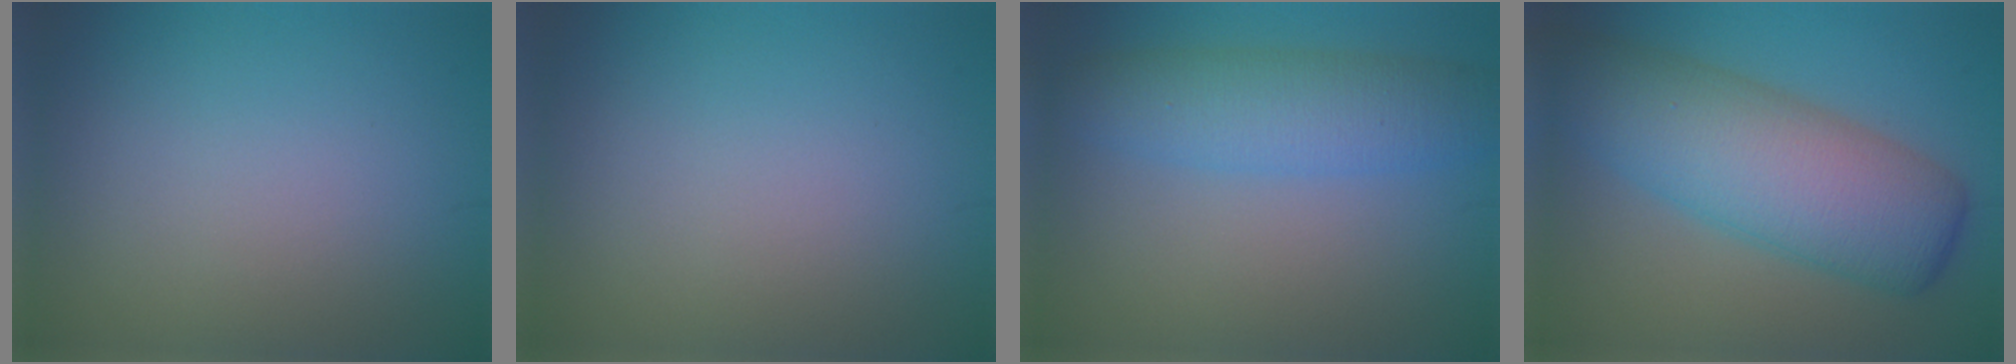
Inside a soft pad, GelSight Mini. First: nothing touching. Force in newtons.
{"total": 0.0}
{"total": 5.6, "press": 5.6, "slide": 0.1}
{"total": 10.2, "press": 10.2, "slide": 0.2}